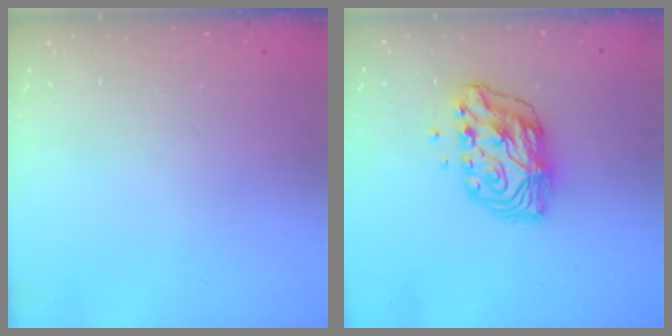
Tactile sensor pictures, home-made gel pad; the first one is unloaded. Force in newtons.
{"total": 10.5, "press": 10.5, "slide": 1.1}